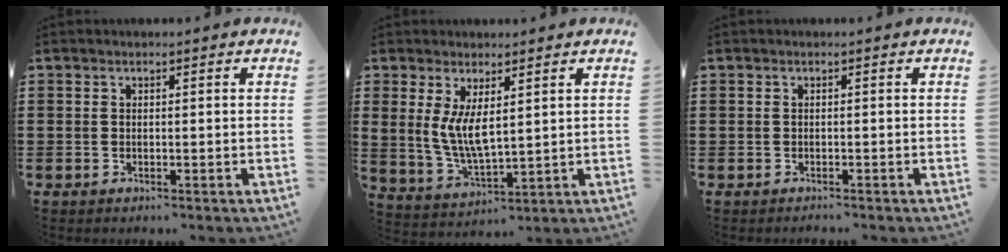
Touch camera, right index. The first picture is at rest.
{"total": 6.1, "force": [1.6, 2.6, 5.3], "torque": [-0.120, -0.005, 0.028]}
{"total": 0.7, "force": [-0.7, 0.1, -0.2], "torque": [0.003, 0.002, -0.016]}